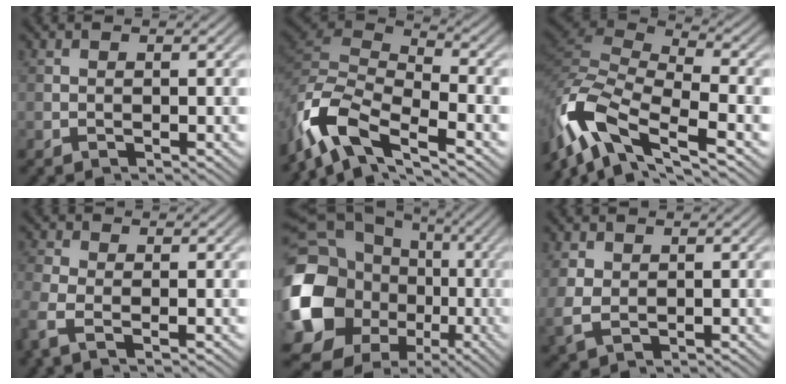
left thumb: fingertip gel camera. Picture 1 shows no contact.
{"total": 11.2, "force": [-6.9, 4.0, 7.8], "torque": [-0.168, -0.009, -0.152]}
{"total": 13.8, "force": [-7.4, 5.1, 10.4], "torque": [-0.245, -0.008, -0.147]}
{"total": 3.2, "force": [-1.1, 1.3, 2.7], "torque": [-0.080, -0.003, -0.031]}
{"total": 18.7, "force": [-1.7, 16.3, 9.0], "torque": [-0.227, -0.029, -0.018]}
{"total": 3.5, "force": [1.1, 2.6, 2.0], "torque": [-0.062, -0.001, 0.025]}